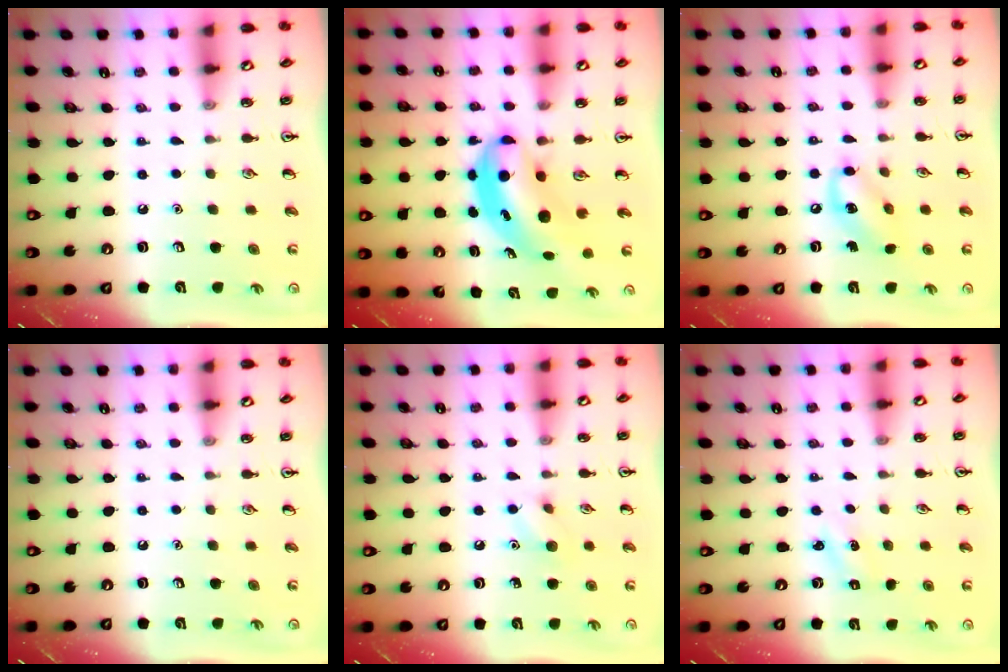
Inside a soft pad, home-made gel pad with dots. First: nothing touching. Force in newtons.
{"total": 6.8, "press": 6.5, "slide": 1.8}
{"total": 8.2, "press": 8.0, "slide": 1.4}
{"total": 0.0}
{"total": 6.3, "press": 6.2, "slide": 1.1}
{"total": 1.4, "press": 1.3, "slide": 0.6}